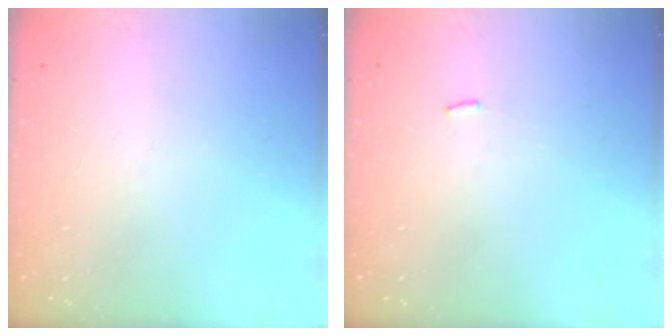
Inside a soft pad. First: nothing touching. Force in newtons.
{"total": 2.5, "press": 2.5, "slide": 0.1}